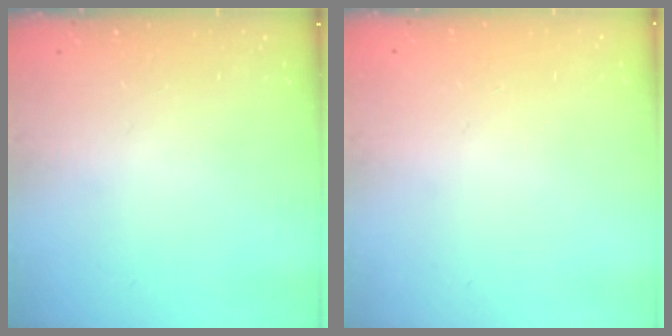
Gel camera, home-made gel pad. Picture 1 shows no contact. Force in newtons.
{"total": 0.0}